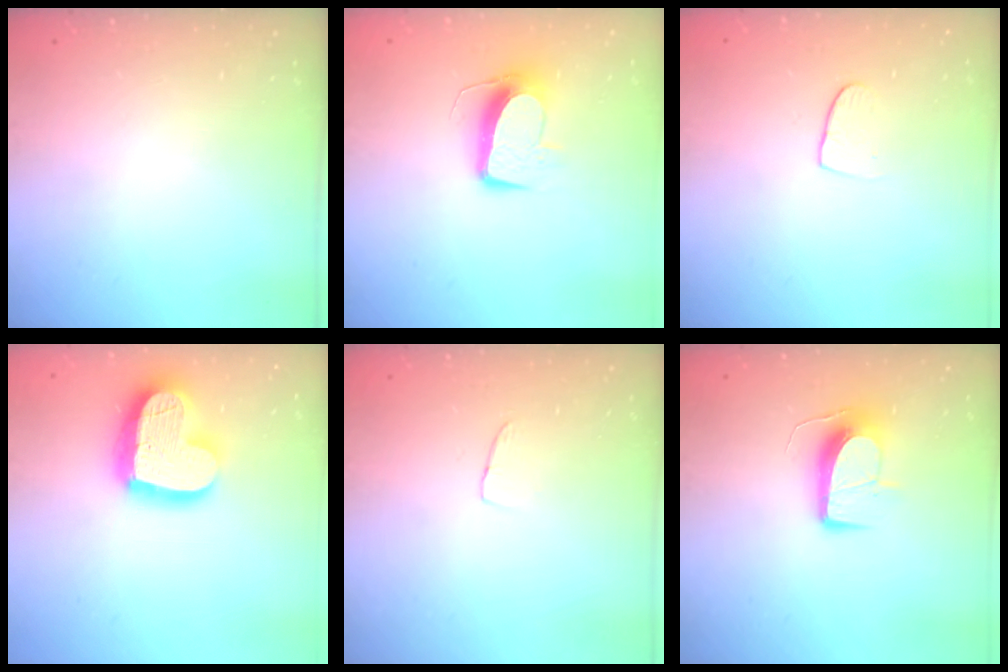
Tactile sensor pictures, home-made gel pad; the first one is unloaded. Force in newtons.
{"total": 10.2, "press": 10.1, "slide": 0.5}
{"total": 6.3, "press": 6.2, "slide": 0.6}
{"total": 18.7, "press": 18.7, "slide": 1.4}
{"total": 3.2, "press": 3.2, "slide": 0.2}
{"total": 10.6, "press": 10.6, "slide": 0.1}